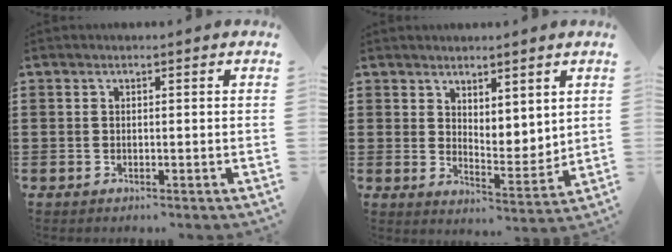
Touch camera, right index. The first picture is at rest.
{"total": 4.2, "force": [3.9, 1.4, 0.2], "torque": [-0.010, -0.019, 0.073]}